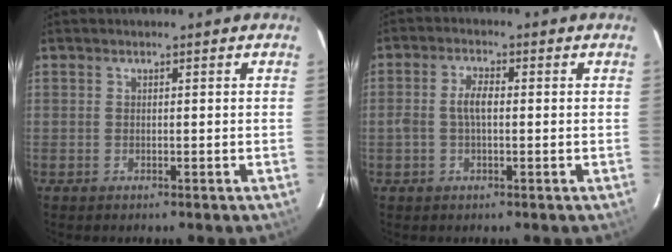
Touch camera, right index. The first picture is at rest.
{"total": 3.8, "force": [-0.2, 1.6, 3.5], "torque": [-0.072, 0.008, -0.004]}